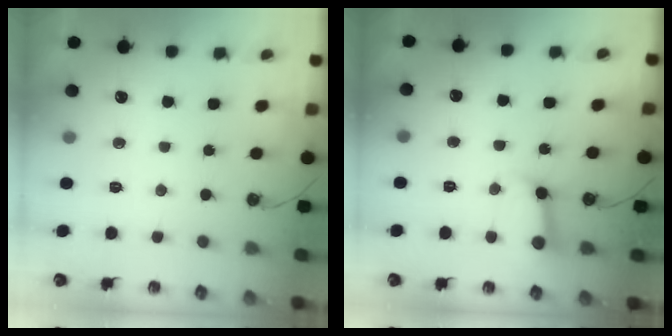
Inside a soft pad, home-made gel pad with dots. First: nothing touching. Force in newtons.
{"total": 9.3, "press": 9.2, "slide": 1.2}